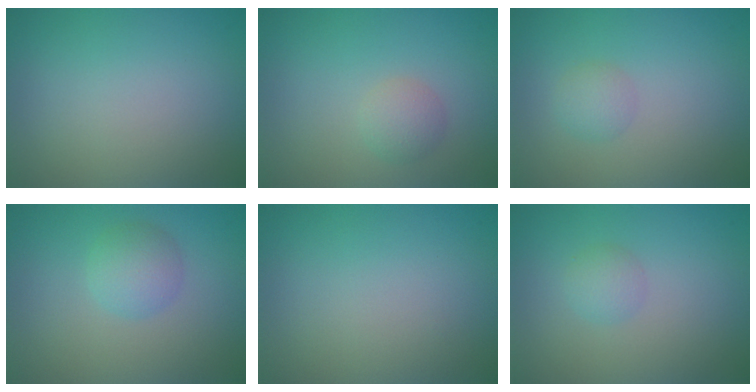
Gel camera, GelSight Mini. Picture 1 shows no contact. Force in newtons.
{"total": 1.7, "press": 1.7, "slide": 0.0}
{"total": 1.4, "press": 1.4, "slide": 0.0}
{"total": 2.6, "press": 2.6, "slide": 0.1}
{"total": 0.0}
{"total": 1.5, "press": 1.5, "slide": 0.1}